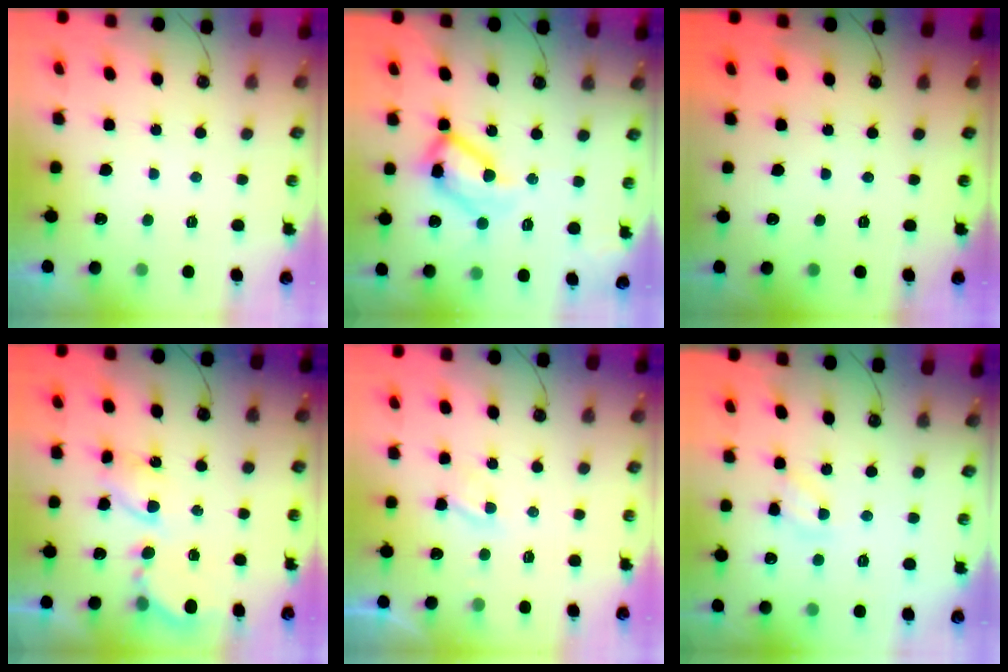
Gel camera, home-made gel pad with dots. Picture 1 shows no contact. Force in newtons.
{"total": 16.9, "press": 16.9, "slide": 0.6}
{"total": 0.0}
{"total": 6.4, "press": 6.3, "slide": 0.6}
{"total": 3.4, "press": 3.4, "slide": 0.6}
{"total": 5.5, "press": 5.5, "slide": 0.4}